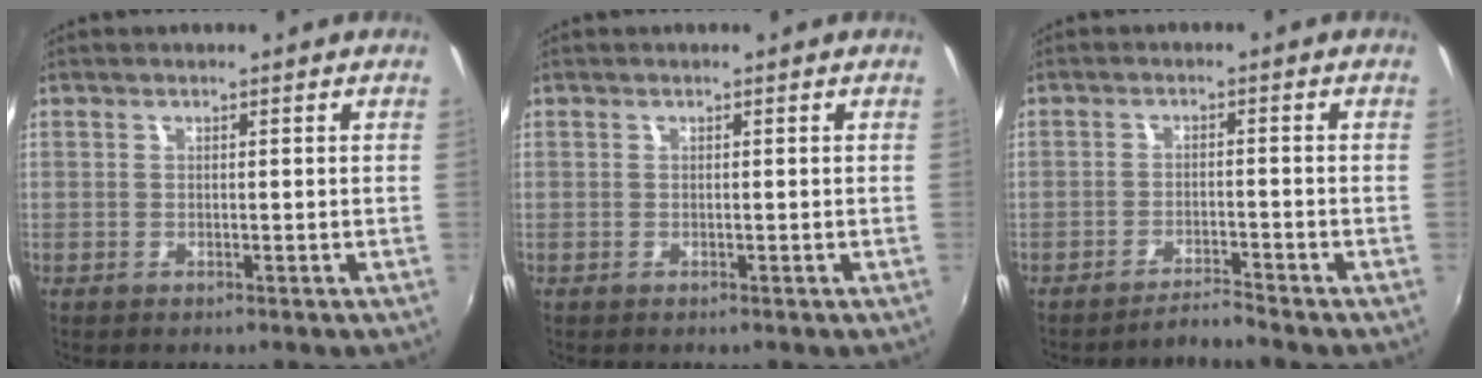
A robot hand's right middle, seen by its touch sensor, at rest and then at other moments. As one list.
[{"total": 0.0}, {"total": 2.8, "force": [-2.7, -0.9, 0.1], "torque": [-0.014, 0.004, -0.046]}]